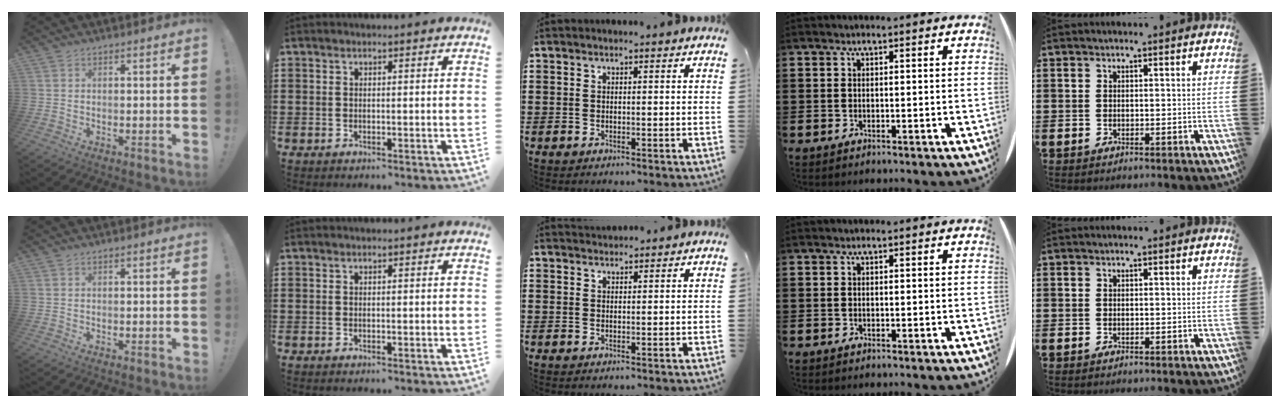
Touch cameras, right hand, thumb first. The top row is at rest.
{"middle": {"total": 1.4, "force": [1.4, 0.2, -0.2], "torque": [0.000, 0.001, 0.027]}}